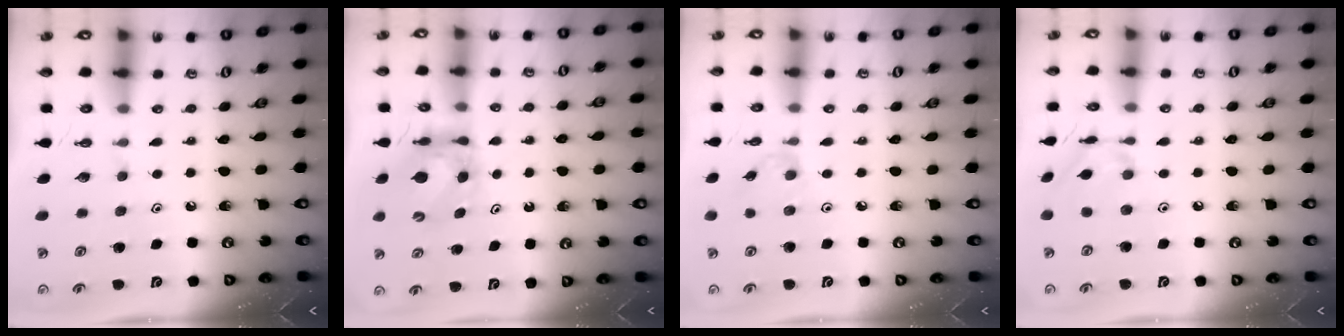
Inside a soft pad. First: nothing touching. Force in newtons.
{"total": 5.6, "press": 5.6, "slide": 0.6}
{"total": 3.0, "press": 3.0, "slide": 0.5}
{"total": 4.7, "press": 4.7, "slide": 0.2}